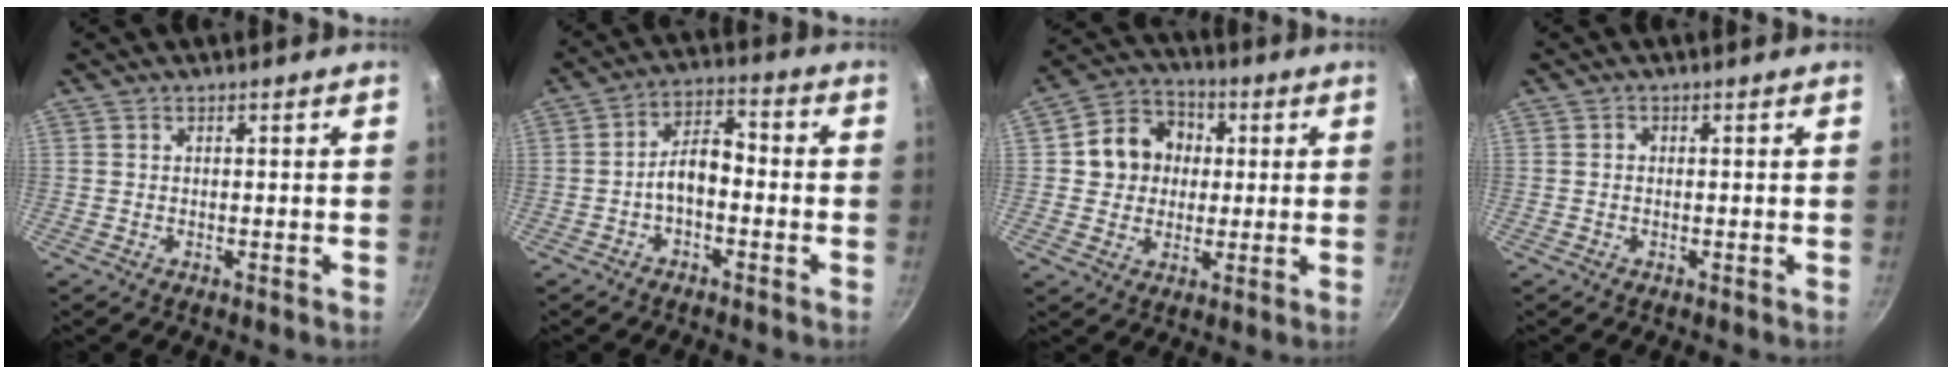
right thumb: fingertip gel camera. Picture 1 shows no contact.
{"total": 6.7, "force": [-2.0, 3.7, 5.2], "torque": [-0.074, 0.038, -0.042]}
{"total": 11.0, "force": [1.6, 9.8, 4.8], "torque": [-0.045, 0.017, 0.012]}
{"total": 0.5, "force": [-0.2, 0.4, 0.2], "torque": [0.000, 0.002, -0.004]}